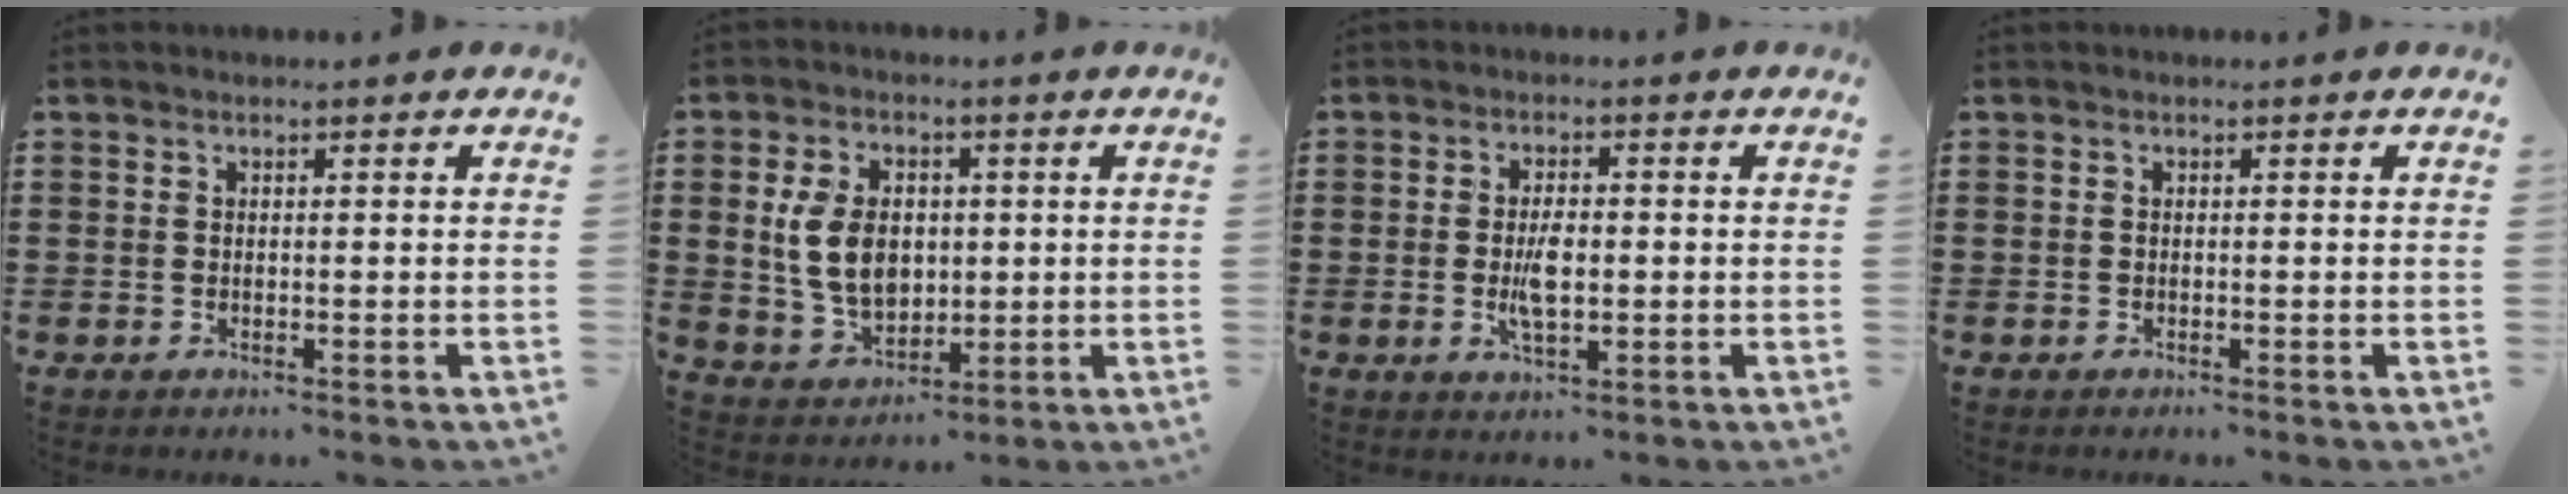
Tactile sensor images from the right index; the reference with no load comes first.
{"total": 8.7, "force": [0.9, 6.0, 6.2], "torque": [-0.140, 0.009, 0.012]}
{"total": 4.6, "force": [-0.5, 1.9, 4.2], "torque": [-0.090, -0.002, -0.014]}
{"total": 0.0}